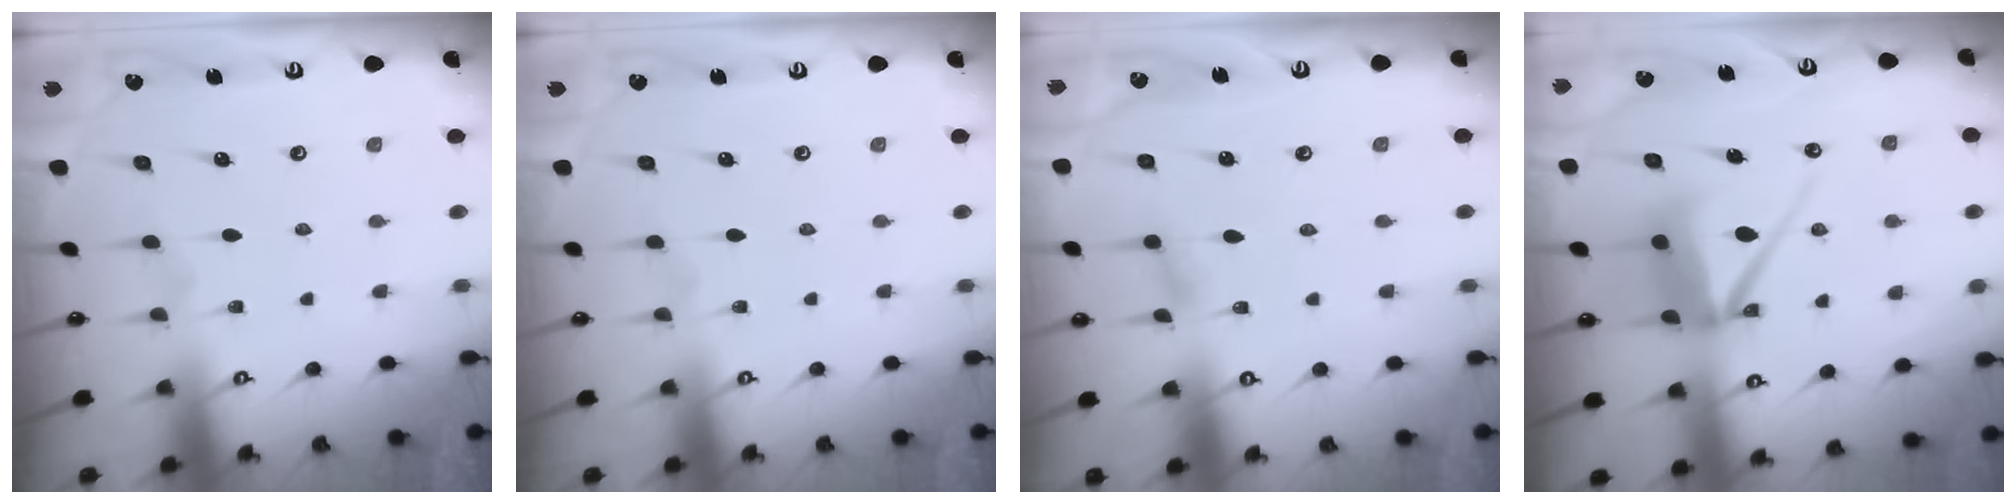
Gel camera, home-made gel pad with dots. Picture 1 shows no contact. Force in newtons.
{"total": 0.0}
{"total": 2.6, "press": 2.6, "slide": 0.3}
{"total": 10.8, "press": 10.7, "slide": 1.6}